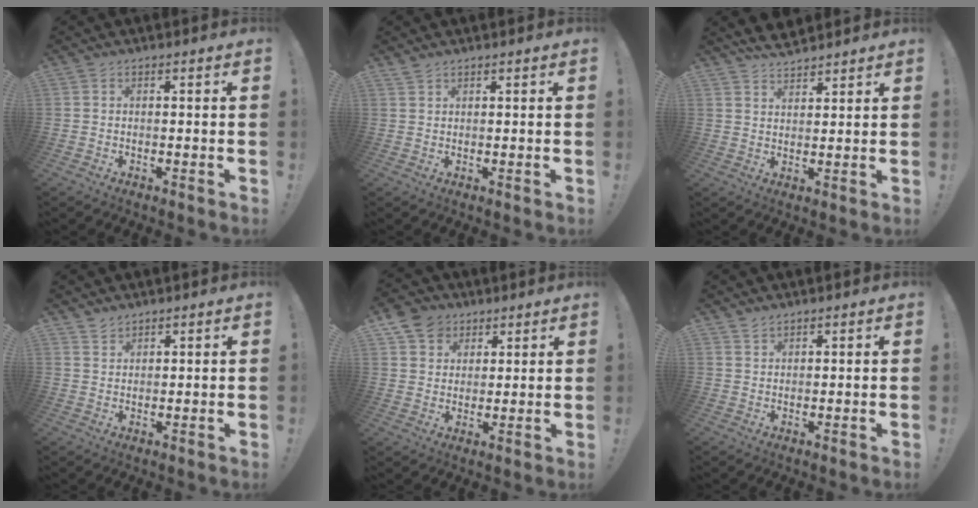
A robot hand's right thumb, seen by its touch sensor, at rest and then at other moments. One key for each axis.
{"total": 1.3, "fx": 1.2, "fy": 0.4, "fz": 0.3, "tx": -0.010, "ty": -0.001, "tz": 0.025}
{"total": 5.3, "fx": 4.9, "fy": 1.5, "fz": 1.3, "tx": -0.026, "ty": -0.025, "tz": 0.092}
{"total": 2.3, "fx": 2.2, "fy": 0.7, "fz": 0.1, "tx": 0.007, "ty": -0.018, "tz": 0.040}
{"total": 8.9, "fx": 5.1, "fy": 7.1, "fz": 1.8, "tx": -0.028, "ty": -0.034, "tz": 0.102}
{"total": 1.7, "fx": 1.6, "fy": 0.5, "fz": 0.3, "tx": -0.002, "ty": -0.008, "tz": 0.031}